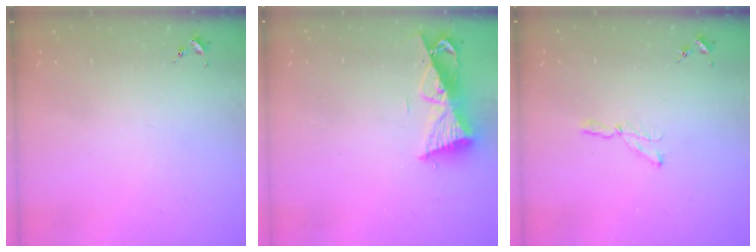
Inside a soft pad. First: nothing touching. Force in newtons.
{"total": 9.6, "press": 9.6, "slide": 0.5}
{"total": 4.0, "press": 3.9, "slide": 0.3}